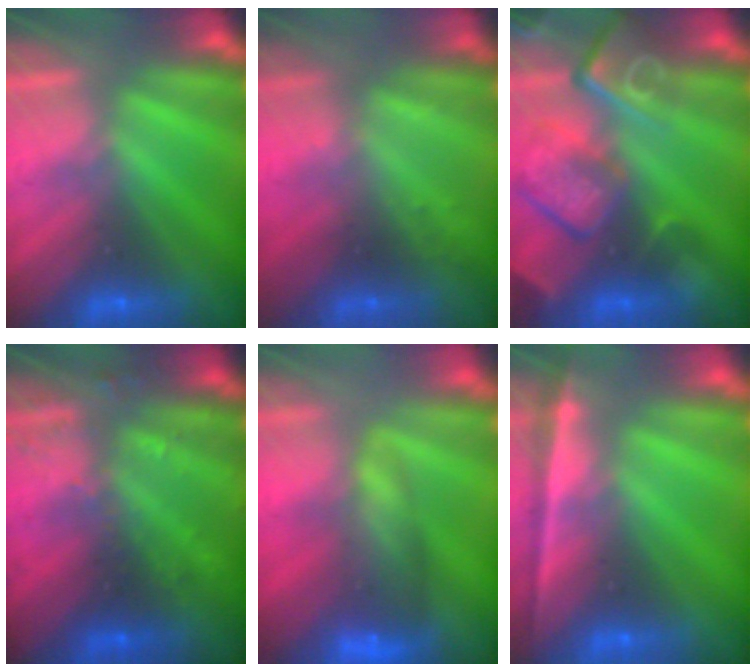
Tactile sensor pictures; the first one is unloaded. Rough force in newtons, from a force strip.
{"total": 2.3}
{"total": 8.6}
{"total": 2.9}
{"total": 7.6}
{"total": 1.9}